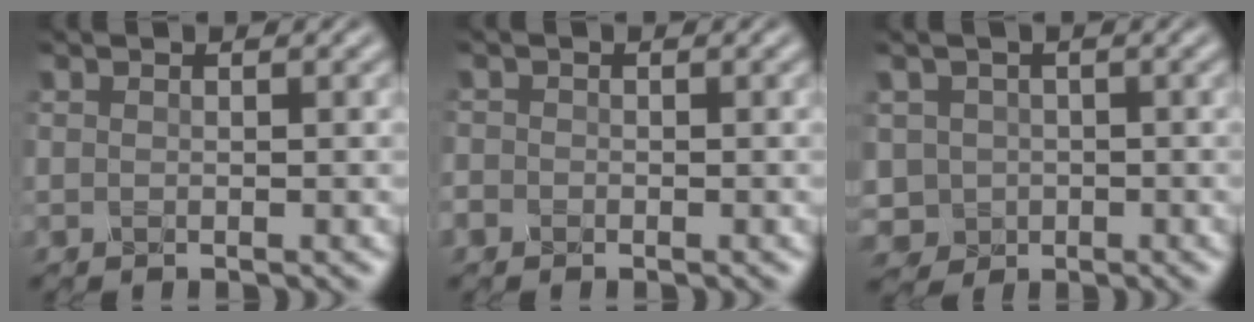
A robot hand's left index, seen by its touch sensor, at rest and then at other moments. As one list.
[{"total": 0.9, "force": [-0.5, 0.8, 0.1], "torque": [0.003, -0.003, -0.012]}, {"total": 2.9, "force": [-0.4, 2.8, 0.5], "torque": [-0.008, 0.000, -0.004]}]